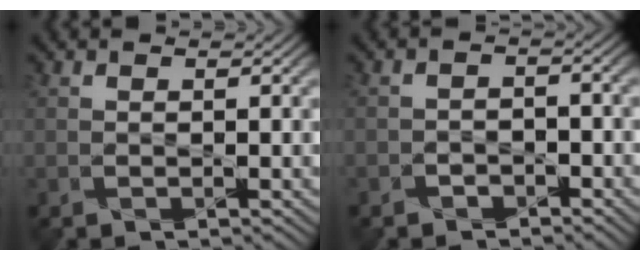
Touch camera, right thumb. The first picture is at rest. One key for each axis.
{"total": 2.2, "fx": -1.7, "fy": 1.3, "fz": 0.4, "tx": -0.003, "ty": 0.002, "tz": -0.033}